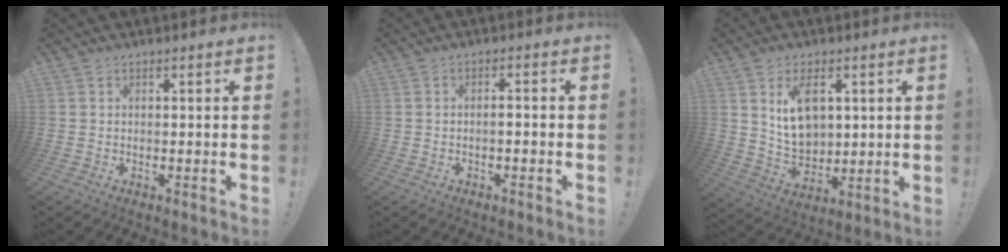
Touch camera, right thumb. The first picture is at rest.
{"total": 2.0, "force": [-1.3, 0.0, 1.5], "torque": [-0.025, 0.004, -0.023]}
{"total": 10.8, "force": [4.2, 7.4, 6.7], "torque": [-0.106, -0.017, 0.080]}